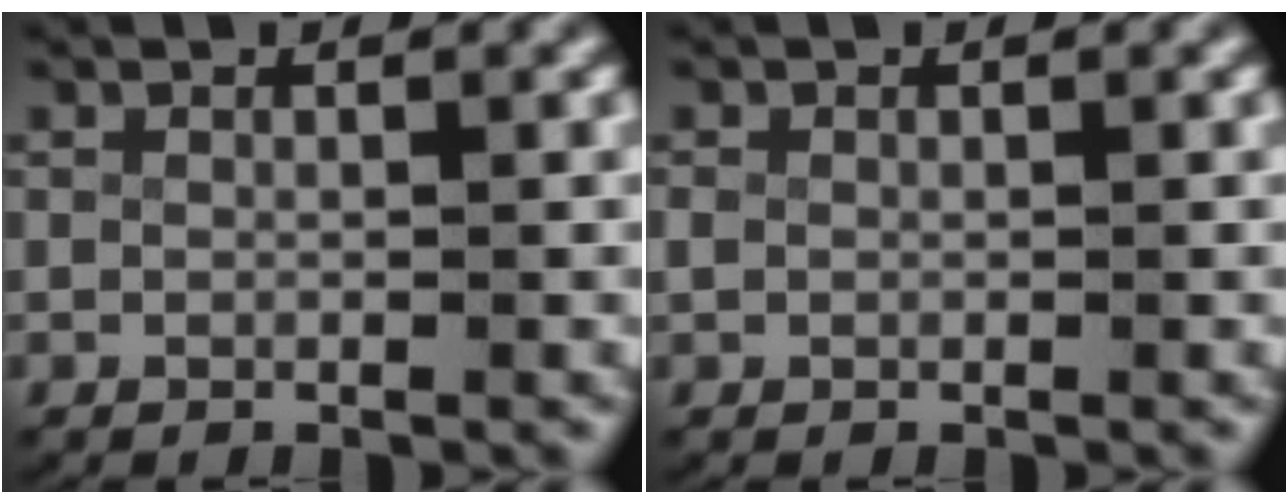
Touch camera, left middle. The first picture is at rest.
{"total": 0.6, "force": [-0.1, 0.5, 0.3], "torque": [-0.015, -0.005, 0.004]}